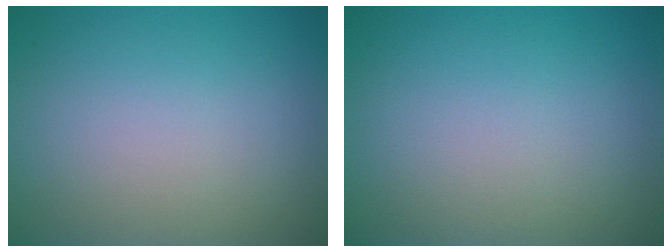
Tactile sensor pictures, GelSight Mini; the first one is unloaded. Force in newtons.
{"total": 0.0}